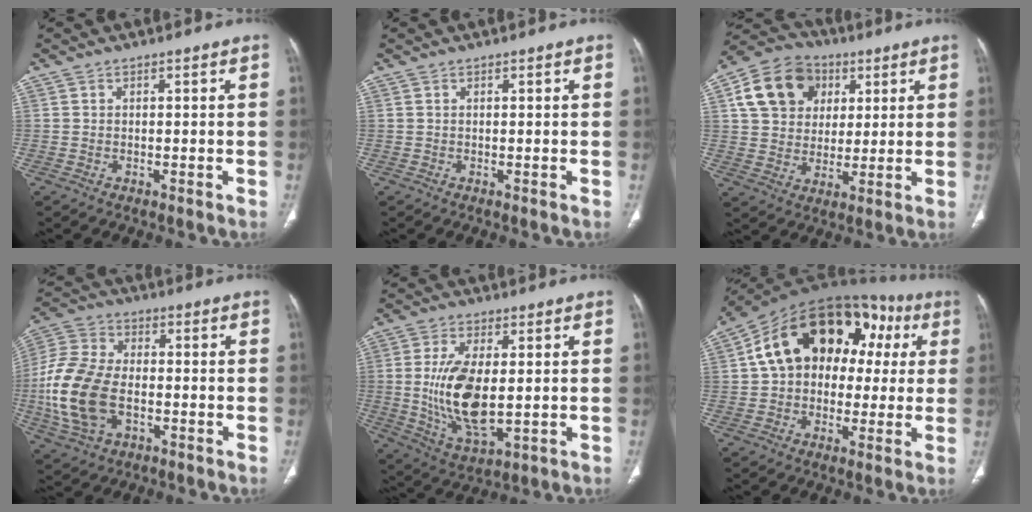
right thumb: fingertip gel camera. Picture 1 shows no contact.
{"total": 0.0}
{"total": 14.7, "force": [4.9, 11.7, 7.3], "torque": [-0.113, 0.003, 0.082]}
{"total": 16.7, "force": [-3.4, 10.3, 12.7], "torque": [-0.278, 0.015, -0.062]}
{"total": 14.0, "force": [-0.1, 6.6, 12.4], "torque": [-0.240, -0.019, 0.010]}
{"total": 22.2, "force": [4.6, 15.1, 15.7], "torque": [-0.214, 0.056, 0.065]}